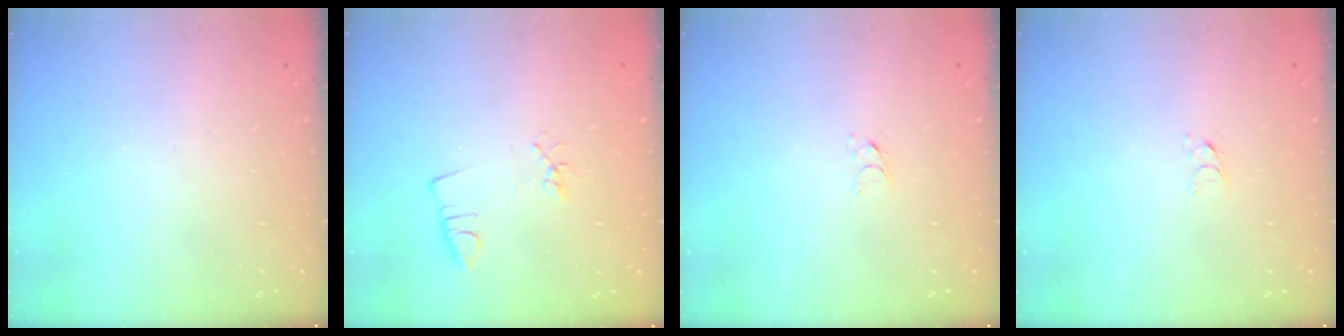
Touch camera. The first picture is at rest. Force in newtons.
{"total": 2.6, "press": 2.2, "slide": 1.5}
{"total": 2.6, "press": 2.6, "slide": 0.2}
{"total": 2.6, "press": 2.6, "slide": 0.2}